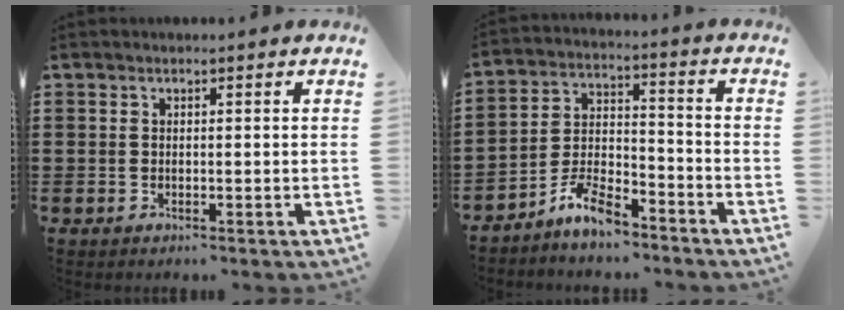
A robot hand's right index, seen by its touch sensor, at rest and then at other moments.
{"total": 7.3, "force": [-6.3, 1.7, 3.1], "torque": [-0.070, 0.008, -0.122]}